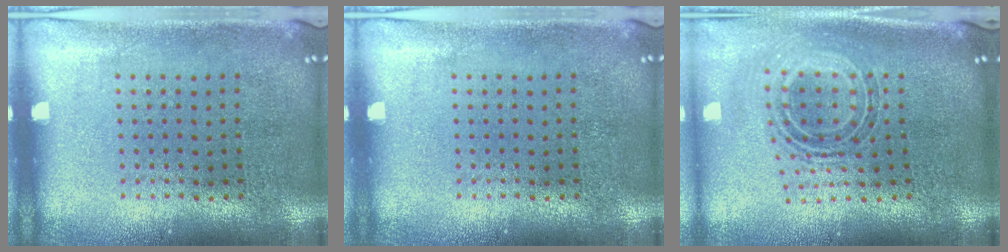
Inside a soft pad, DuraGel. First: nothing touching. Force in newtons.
{"total": 0.0}
{"total": 0.9, "press": 0.8, "slide": 0.5}